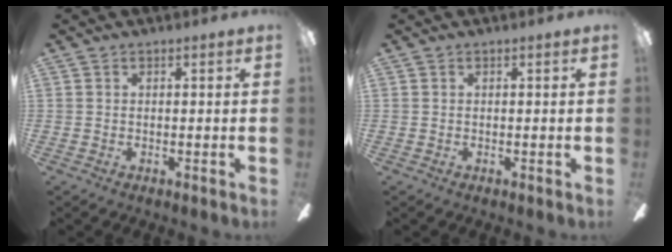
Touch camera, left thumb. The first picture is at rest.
{"total": 0.0}